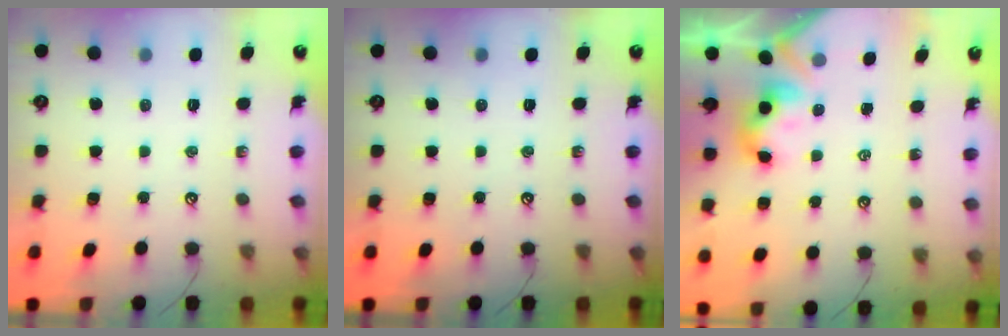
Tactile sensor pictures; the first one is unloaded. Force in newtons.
{"total": 0.0}
{"total": 3.6, "press": 3.6, "slide": 0.4}